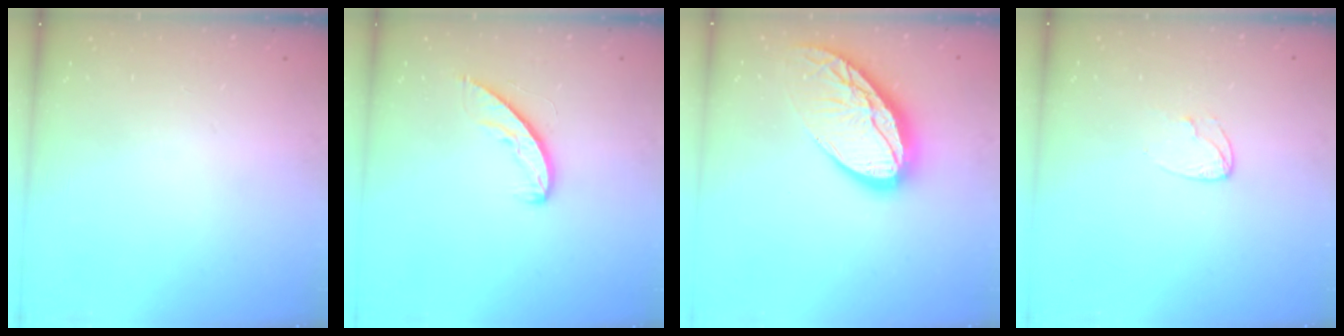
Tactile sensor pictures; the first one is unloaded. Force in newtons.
{"total": 6.1, "press": 6.1, "slide": 0.5}
{"total": 18.5, "press": 18.4, "slide": 1.6}
{"total": 5.5, "press": 5.5, "slide": 0.3}